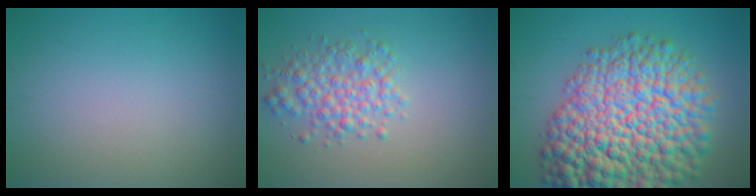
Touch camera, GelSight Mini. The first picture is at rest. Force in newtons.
{"total": 3.7, "press": 3.7, "slide": 0.1}
{"total": 15.4, "press": 15.4, "slide": 0.6}